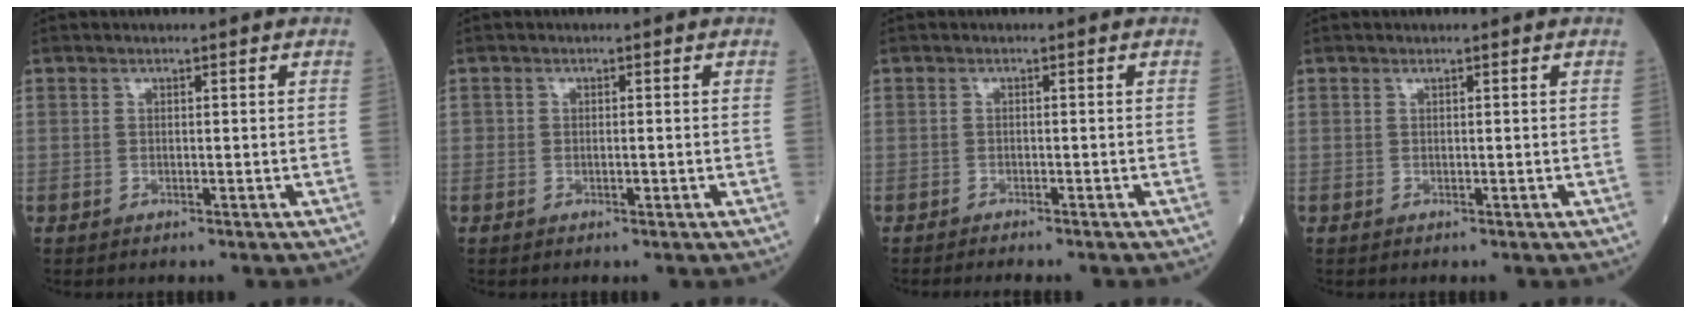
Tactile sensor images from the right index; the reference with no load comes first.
{"total": 0.9, "force": [-0.3, 0.5, 0.7], "torque": [-0.009, 0.000, -0.005]}
{"total": 3.5, "force": [-3.2, 0.1, 1.5], "torque": [-0.019, -0.004, -0.040]}
{"total": 0.0}